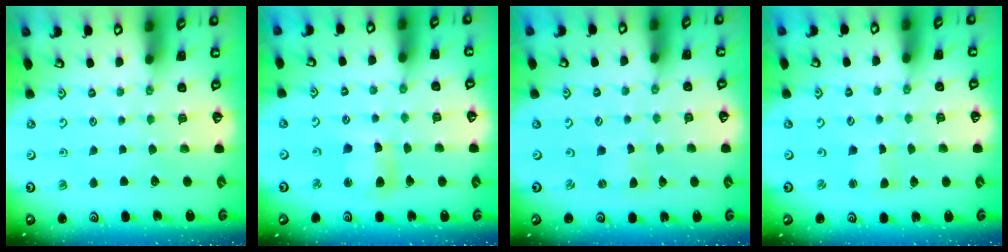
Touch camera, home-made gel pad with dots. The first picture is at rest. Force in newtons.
{"total": 8.0, "press": 7.9, "slide": 1.2}
{"total": 0.0}
{"total": 1.0, "press": 1.0, "slide": 0.1}